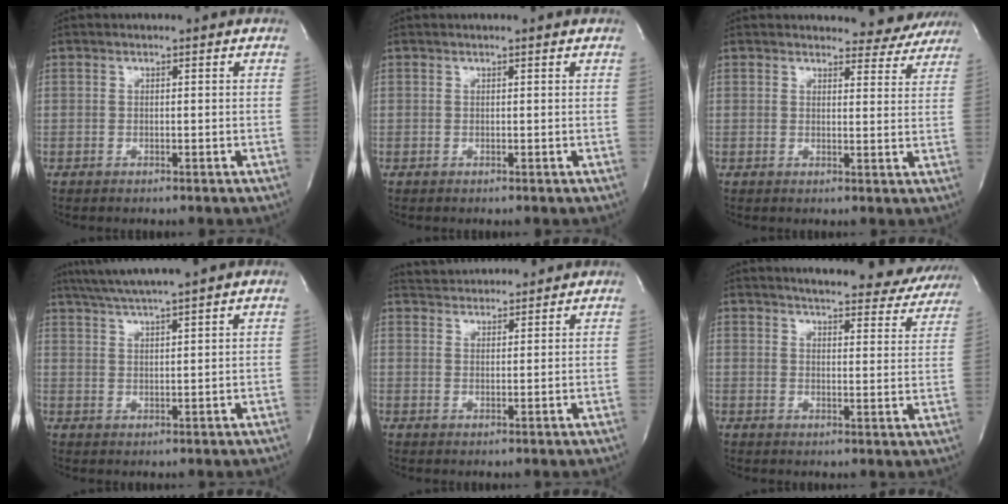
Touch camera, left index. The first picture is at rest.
{"total": 0.9, "force": [0.8, -0.1, 0.3], "torque": [-0.011, 0.002, 0.014]}
{"total": 7.3, "force": [7.0, 1.8, -0.1], "torque": [0.022, -0.019, 0.060]}
{"total": 7.8, "force": [6.6, -1.3, 3.9], "torque": [-0.070, 0.015, 0.110]}
{"total": 6.1, "force": [6.0, 0.7, 0.8], "torque": [-0.018, 0.029, 0.095]}
{"total": 20.7, "force": [19.3, 4.1, 6.2], "torque": [-0.074, -0.044, 0.217]}